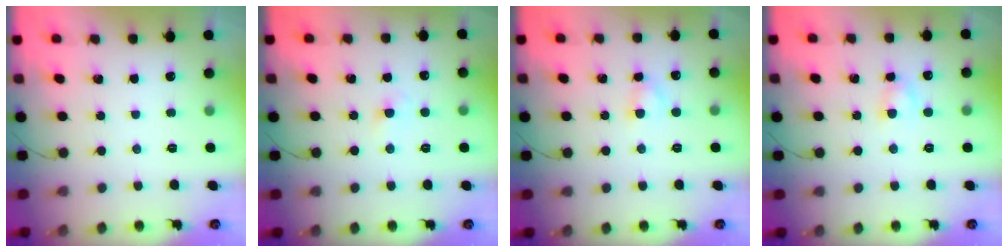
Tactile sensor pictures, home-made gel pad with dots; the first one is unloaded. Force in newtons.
{"total": 1.9, "press": 1.7, "slide": 0.8}
{"total": 2.7, "press": 2.5, "slide": 1.0}
{"total": 4.0, "press": 3.8, "slide": 1.1}